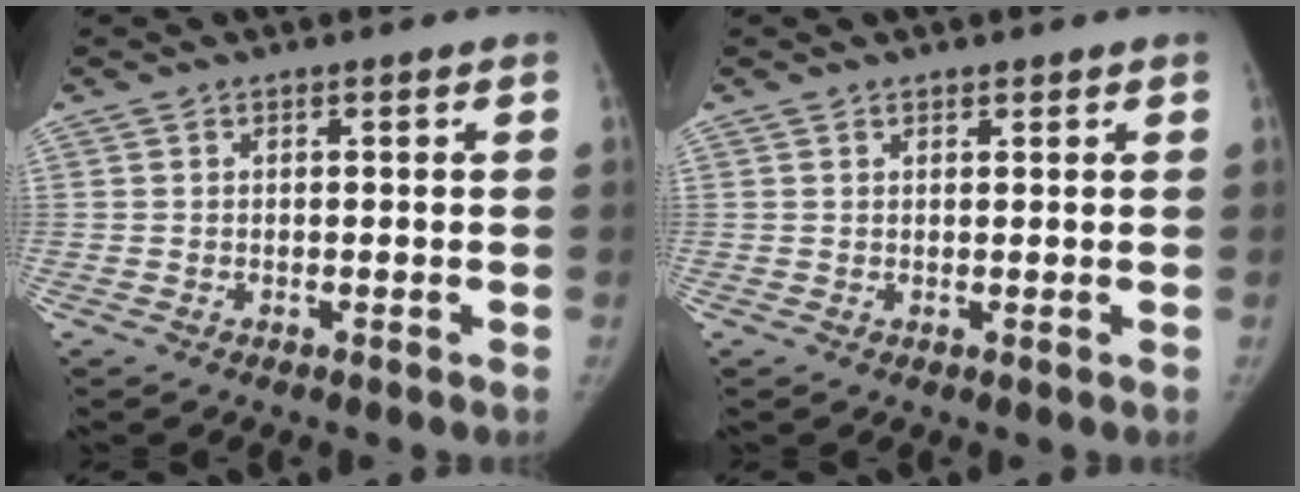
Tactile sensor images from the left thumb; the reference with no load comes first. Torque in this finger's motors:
{"motor_torque": [-0.40, -0.20, -0.11, 0.22, -0.03]}